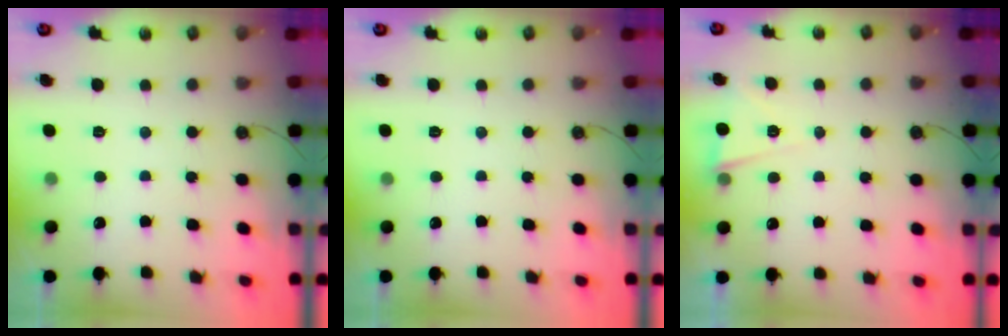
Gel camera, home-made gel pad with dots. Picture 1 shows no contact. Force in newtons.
{"total": 0.0}
{"total": 2.8, "press": 2.4, "slide": 1.4}